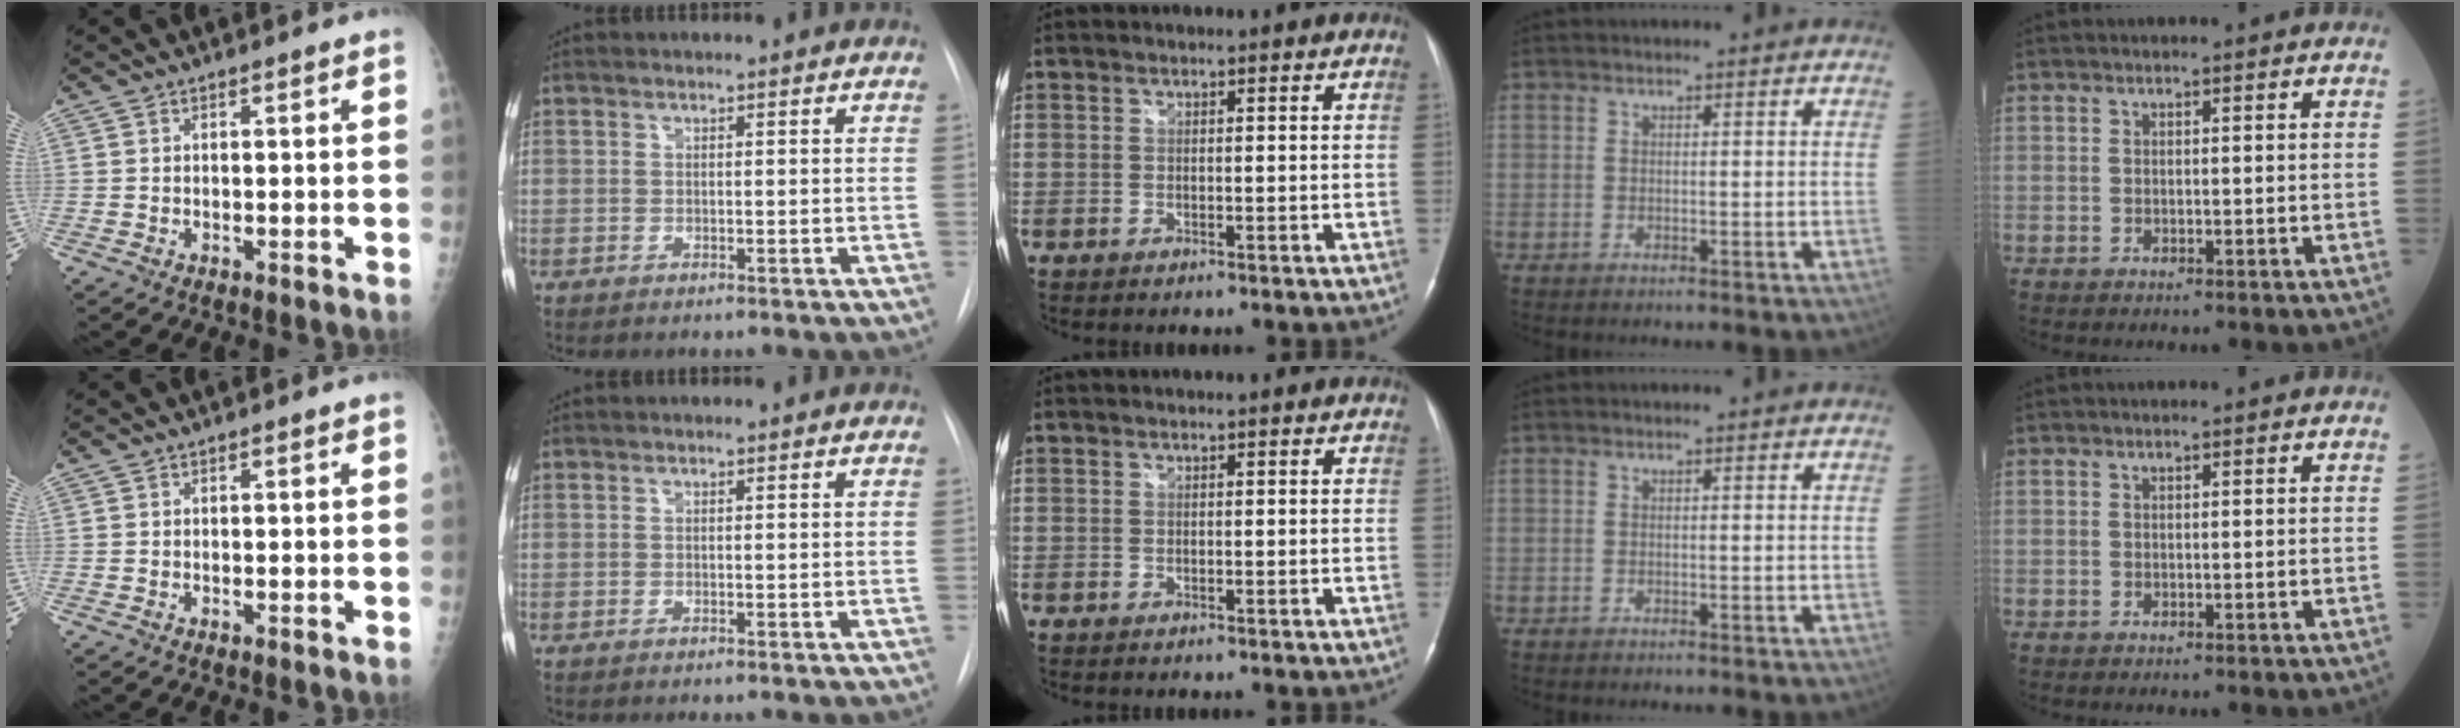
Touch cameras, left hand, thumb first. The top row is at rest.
{}